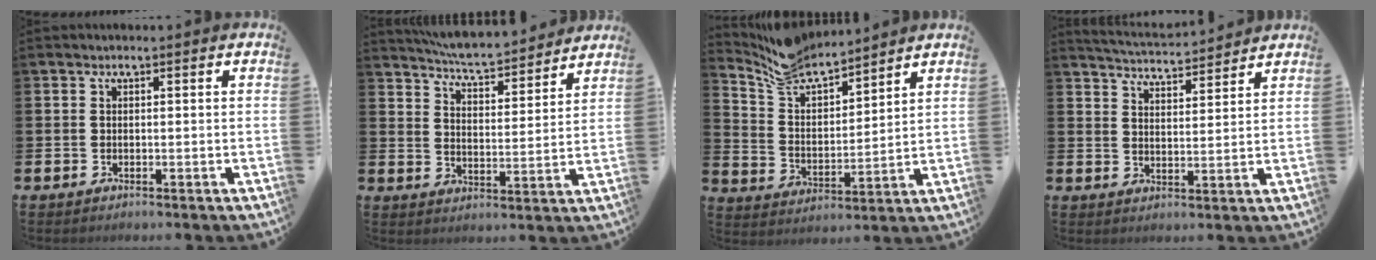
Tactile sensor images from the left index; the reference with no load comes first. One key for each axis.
{"total": 6.3, "fx": 6.2, "fy": 0.3, "fz": 1.1, "tx": -0.045, "ty": -0.049, "tz": 0.106}
{"total": 8.0, "fx": 7.6, "fy": 2.0, "fz": 1.7, "tx": -0.072, "ty": -0.047, "tz": 0.140}
{"total": 4.5, "fx": 4.5, "fy": 0.1, "fz": 0.1, "tx": -0.019, "ty": -0.032, "tz": 0.079}